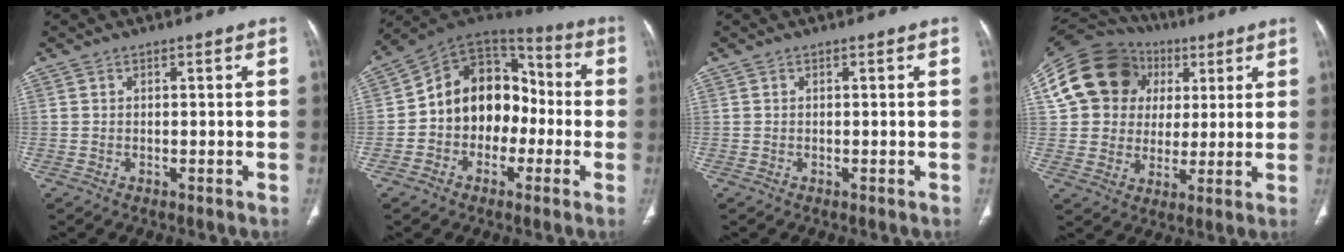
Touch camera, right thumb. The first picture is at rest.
{"total": 15.5, "force": [-2.2, 12.0, 9.6], "torque": [-0.101, 0.055, -0.049]}
{"total": 0.0}
{"total": 19.5, "force": [5.8, 16.7, 8.3], "torque": [-0.128, 0.033, 0.103]}